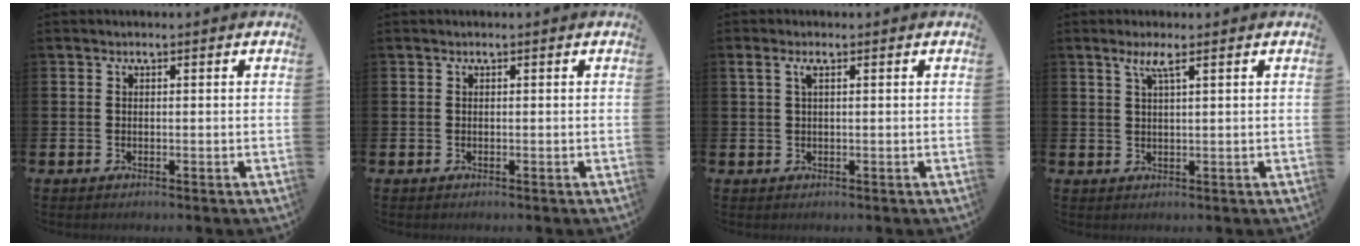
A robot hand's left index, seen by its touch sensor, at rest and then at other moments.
{"total": 0.0}
{"total": 1.6, "force": [0.6, 0.4, 1.4], "torque": [-0.027, 0.005, 0.008]}
{"total": 2.4, "force": [1.5, 0.2, 1.9], "torque": [-0.045, 0.006, 0.027]}